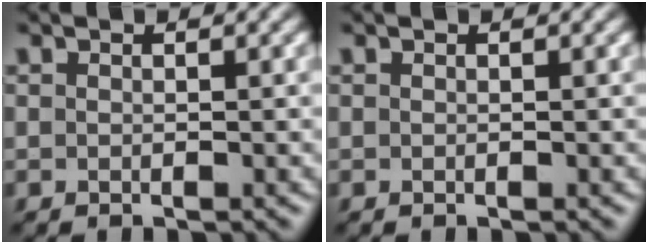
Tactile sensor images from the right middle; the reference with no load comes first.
{"total": 0.0}